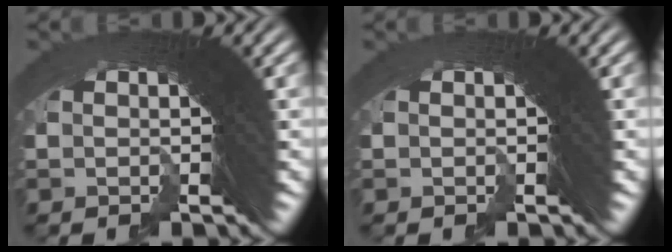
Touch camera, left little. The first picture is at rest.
{"total": 0.0}